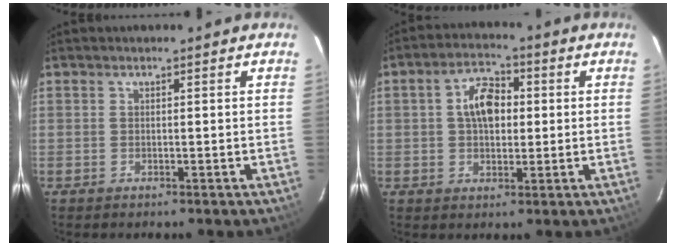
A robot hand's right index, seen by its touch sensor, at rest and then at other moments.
{"total": 7.3, "force": [0.9, 4.6, 5.6], "torque": [-0.098, 0.023, 0.016]}